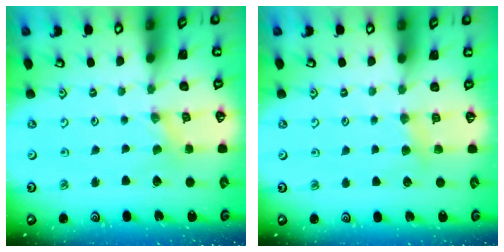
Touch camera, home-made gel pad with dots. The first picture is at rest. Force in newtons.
{"total": 4.4, "press": 4.3, "slide": 0.6}